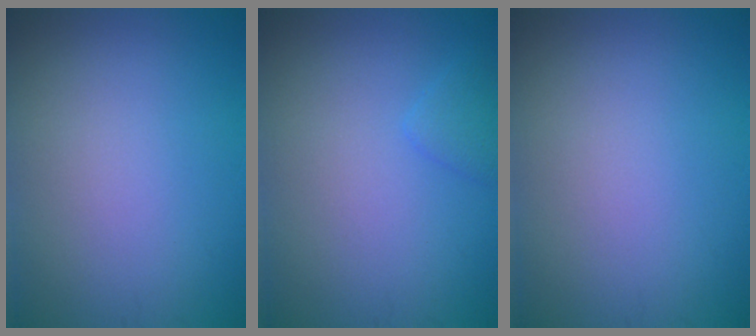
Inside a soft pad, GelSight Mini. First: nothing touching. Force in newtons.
{"total": 1.3, "press": 1.3, "slide": 0.0}
{"total": 0.0}